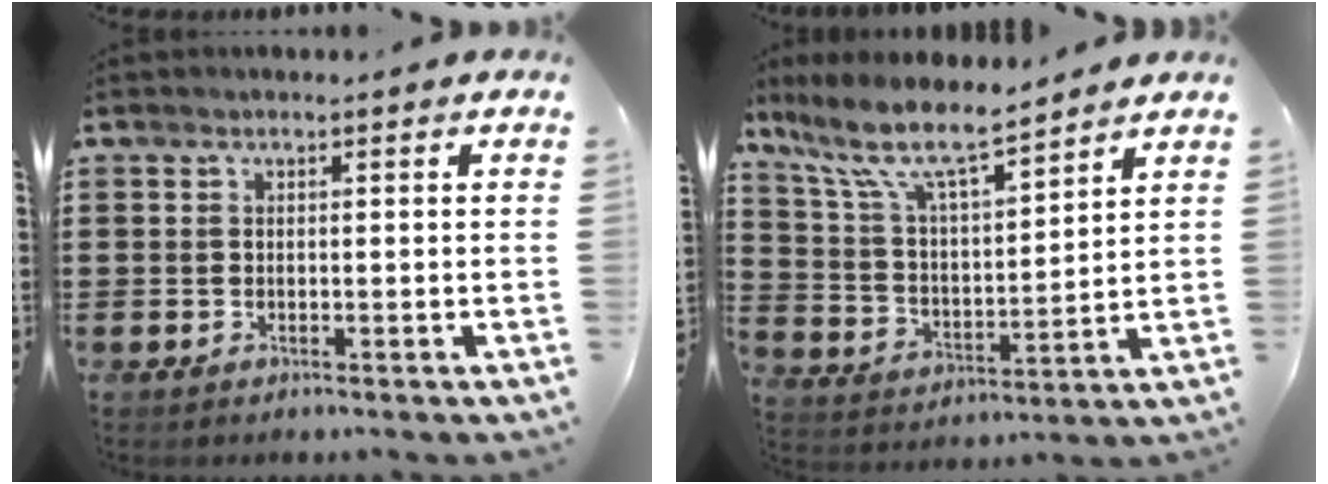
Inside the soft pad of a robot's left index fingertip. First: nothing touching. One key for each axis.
{"total": 9.6, "fx": 7.8, "fy": 1.8, "fz": 5.3, "tx": -0.135, "ty": -0.041, "tz": 0.133}